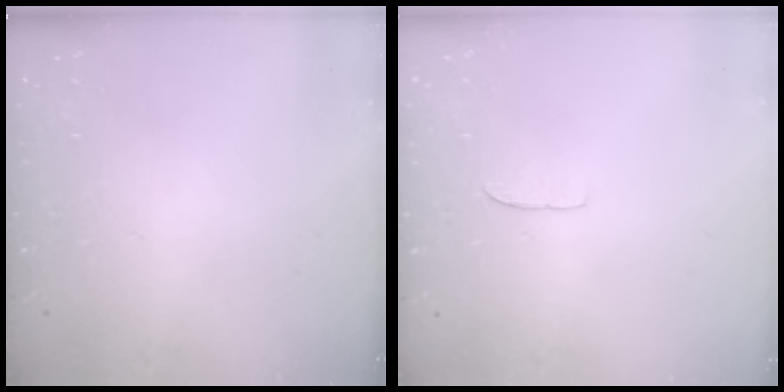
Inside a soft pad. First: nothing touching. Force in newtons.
{"total": 3.1, "press": 3.1, "slide": 0.2}